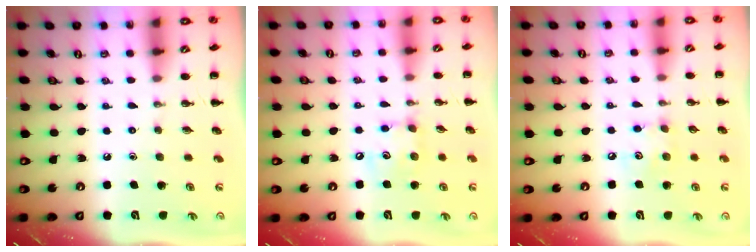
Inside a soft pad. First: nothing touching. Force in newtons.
{"total": 7.1, "press": 7.1, "slide": 0.7}
{"total": 4.6, "press": 4.5, "slide": 0.7}